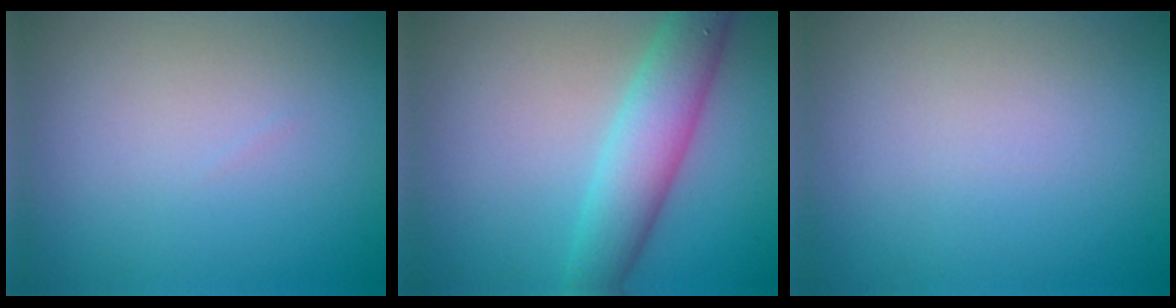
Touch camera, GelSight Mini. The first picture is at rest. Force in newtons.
{"total": 5.2, "press": 5.2, "slide": 0.2}
{"total": 0.0}